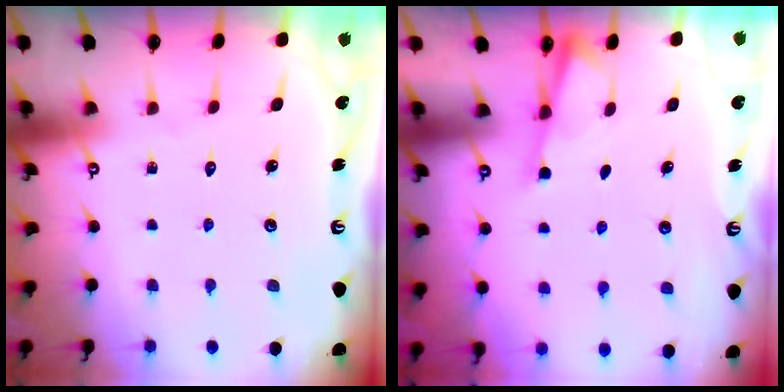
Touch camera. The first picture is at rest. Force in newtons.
{"total": 2.5, "press": 2.4, "slide": 0.4}